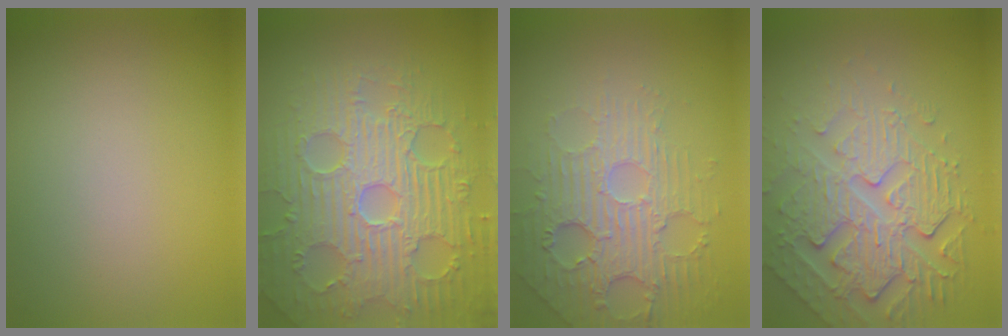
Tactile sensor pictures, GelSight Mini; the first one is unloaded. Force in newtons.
{"total": 9.8, "press": 6.8, "slide": 7.1}
{"total": 4.5, "press": 4.1, "slide": 2.0}
{"total": 6.7, "press": 5.0, "slide": 4.5}